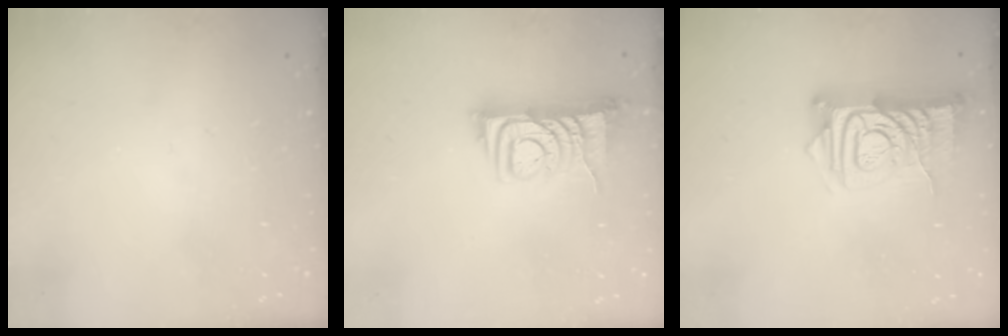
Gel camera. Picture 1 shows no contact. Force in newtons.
{"total": 7.9, "press": 7.9, "slide": 1.0}
{"total": 11.6, "press": 11.6, "slide": 1.1}